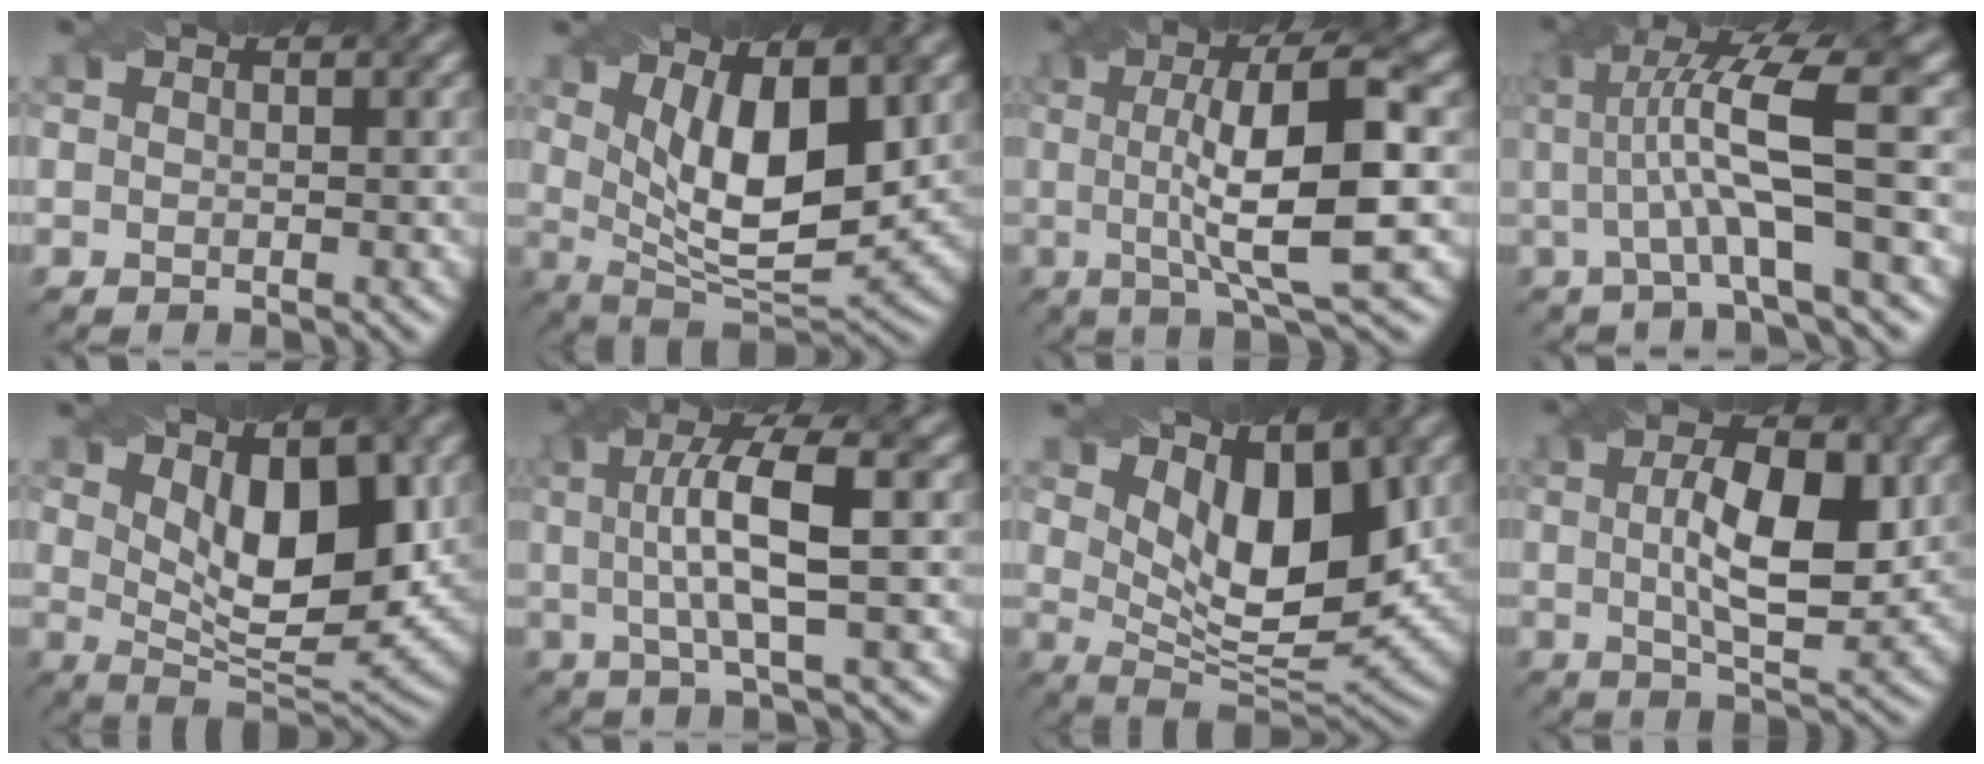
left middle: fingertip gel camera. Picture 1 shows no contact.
{"total": 9.1, "force": [2.6, 3.5, 8.1], "torque": [-0.143, -0.013, 0.045]}
{"total": 10.1, "force": [0.5, 2.3, 9.8], "torque": [-0.138, 0.004, 0.010]}
{"total": 8.6, "force": [1.2, 1.6, 8.3], "torque": [-0.134, 0.009, 0.017]}
{"total": 9.5, "force": [2.7, 4.0, 8.2], "torque": [-0.122, -0.007, 0.045]}
{"total": 7.0, "force": [0.7, 1.5, 6.8], "torque": [-0.119, 0.008, 0.013]}
{"total": 8.7, "force": [3.3, 3.8, 7.1], "torque": [-0.123, -0.014, 0.055]}
{"total": 8.1, "force": [1.1, 2.8, 7.5], "torque": [-0.123, 0.004, 0.018]}